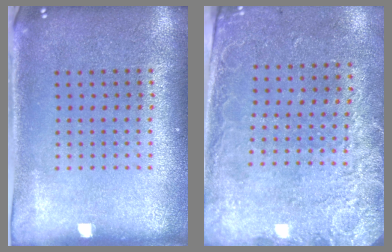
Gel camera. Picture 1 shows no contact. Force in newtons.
{"total": 2.7, "press": 2.0, "slide": 1.8}